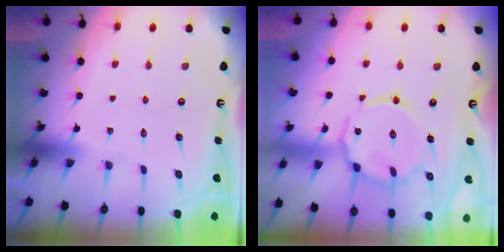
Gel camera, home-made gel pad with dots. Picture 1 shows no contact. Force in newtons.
{"total": 12.0, "press": 11.9, "slide": 1.0}